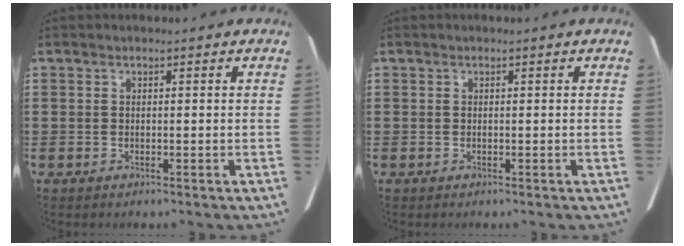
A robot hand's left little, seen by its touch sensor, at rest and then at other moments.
{"total": 0.0}